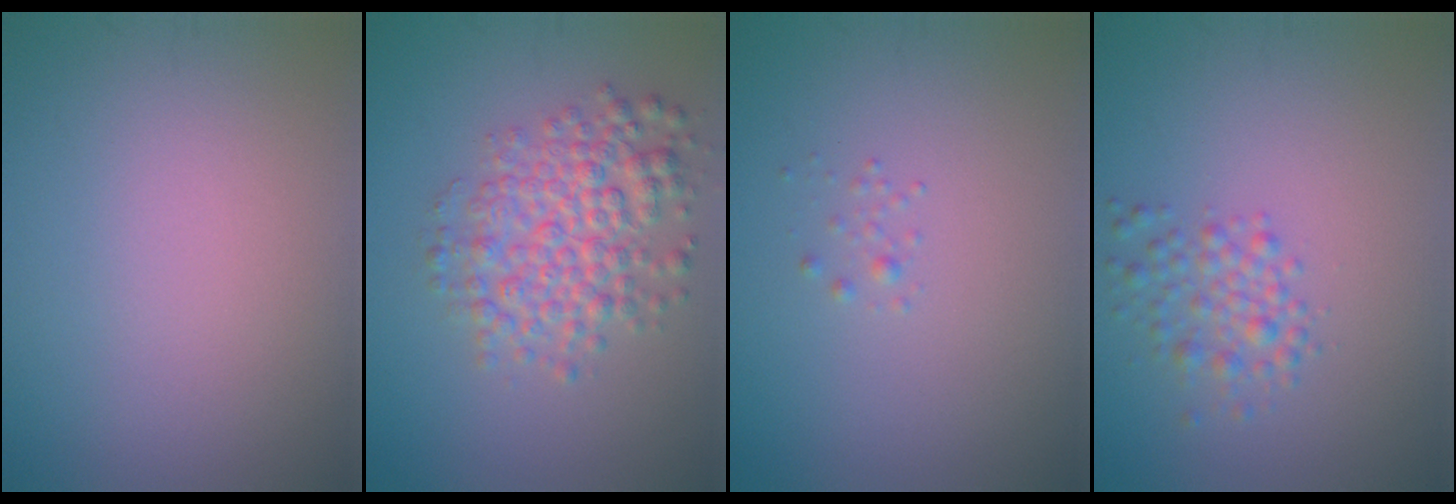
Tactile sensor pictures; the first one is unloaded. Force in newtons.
{"total": 5.0, "press": 5.0, "slide": 0.1}
{"total": 0.6, "press": 0.6, "slide": 0.0}
{"total": 2.3, "press": 2.3, "slide": 0.0}